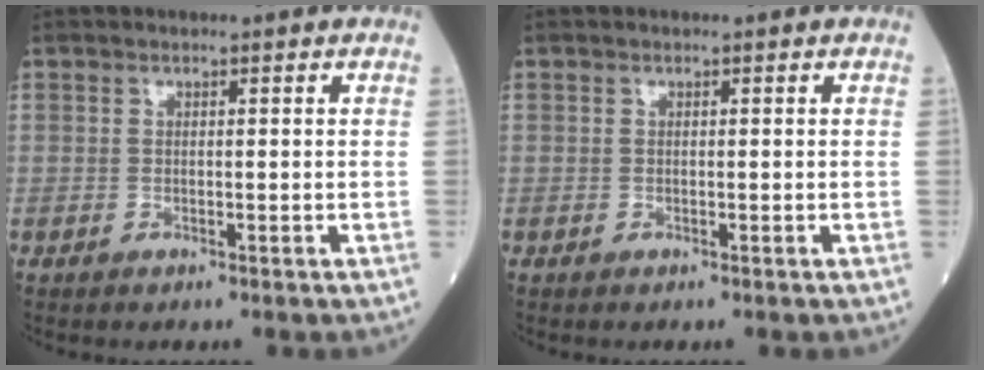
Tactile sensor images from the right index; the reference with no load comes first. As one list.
[{"total": 0.0}]